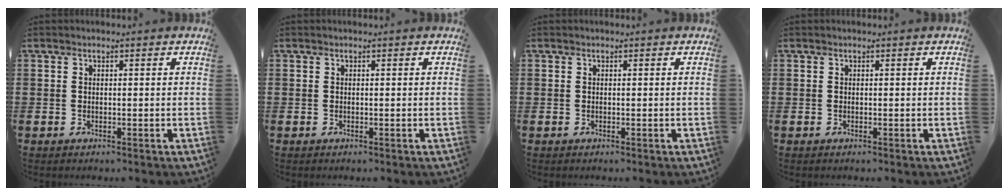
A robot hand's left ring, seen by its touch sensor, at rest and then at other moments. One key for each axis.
{"total": 0.0}
{"total": 0.0}
{"total": 0.0}